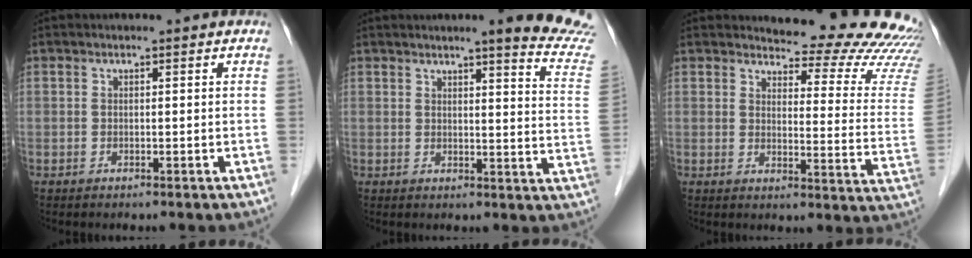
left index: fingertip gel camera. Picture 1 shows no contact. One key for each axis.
{"total": 14.0, "fx": 12.9, "fy": -0.5, "fz": 5.5, "tx": -0.052, "ty": -0.081, "tz": 0.125}
{"total": 18.3, "fx": 17.8, "fy": 2.4, "fz": 3.6, "tx": -0.026, "ty": -0.122, "tz": 0.172}